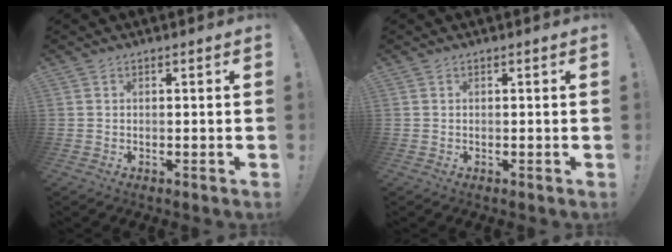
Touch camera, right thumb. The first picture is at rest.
{"total": 0.0}